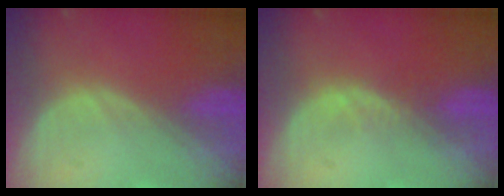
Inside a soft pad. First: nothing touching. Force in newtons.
{"total": 1.1, "press": 1.1, "slide": 0.3}